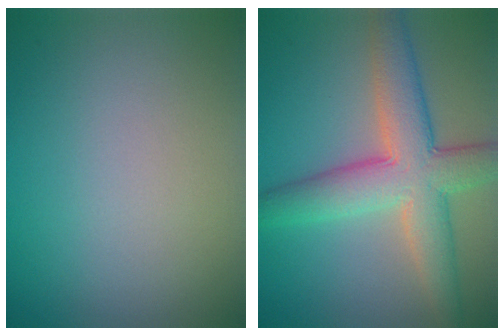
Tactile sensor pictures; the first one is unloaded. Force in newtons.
{"total": 7.2, "press": 7.2, "slide": 0.2}